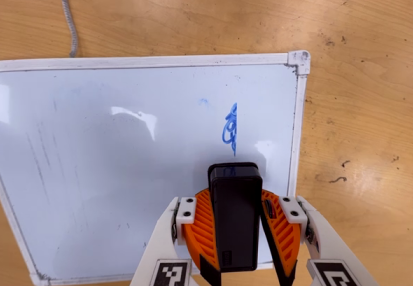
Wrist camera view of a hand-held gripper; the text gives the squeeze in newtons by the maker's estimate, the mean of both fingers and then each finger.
{"total": 8.6, "left": 9.0, "right": 8.2}